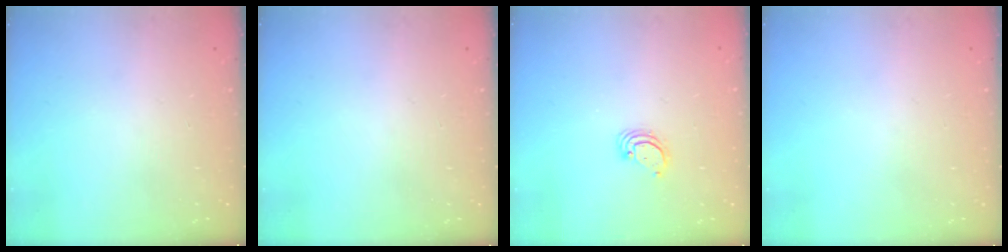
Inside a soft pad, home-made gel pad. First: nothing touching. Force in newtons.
{"total": 0.0}
{"total": 2.9, "press": 2.9, "slide": 0.3}
{"total": 0.0}